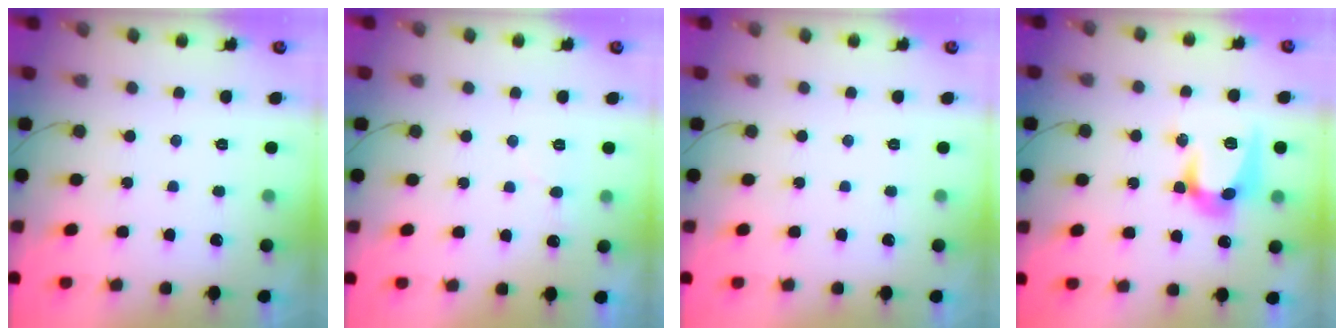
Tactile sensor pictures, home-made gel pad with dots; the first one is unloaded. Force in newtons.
{"total": 3.6, "press": 3.6, "slide": 0.2}
{"total": 0.0}
{"total": 13.5, "press": 13.5, "slide": 0.7}